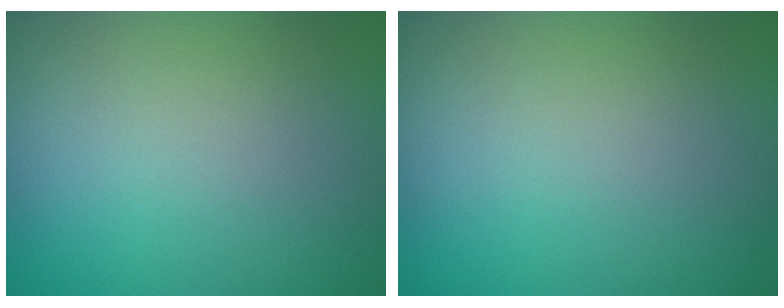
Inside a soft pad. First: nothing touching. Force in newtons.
{"total": 0.0}